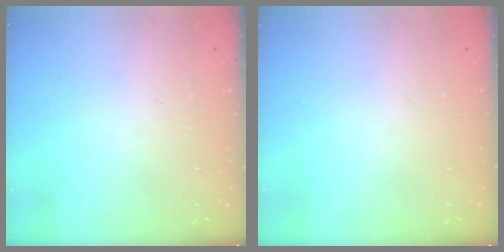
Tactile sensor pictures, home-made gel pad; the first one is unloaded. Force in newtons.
{"total": 0.0}